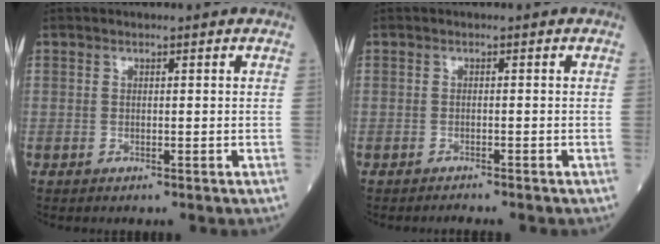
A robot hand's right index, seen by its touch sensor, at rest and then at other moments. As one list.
[{"total": 2.5, "force": [-2.4, 0.1, 0.9], "torque": [-0.012, -0.002, -0.029]}]